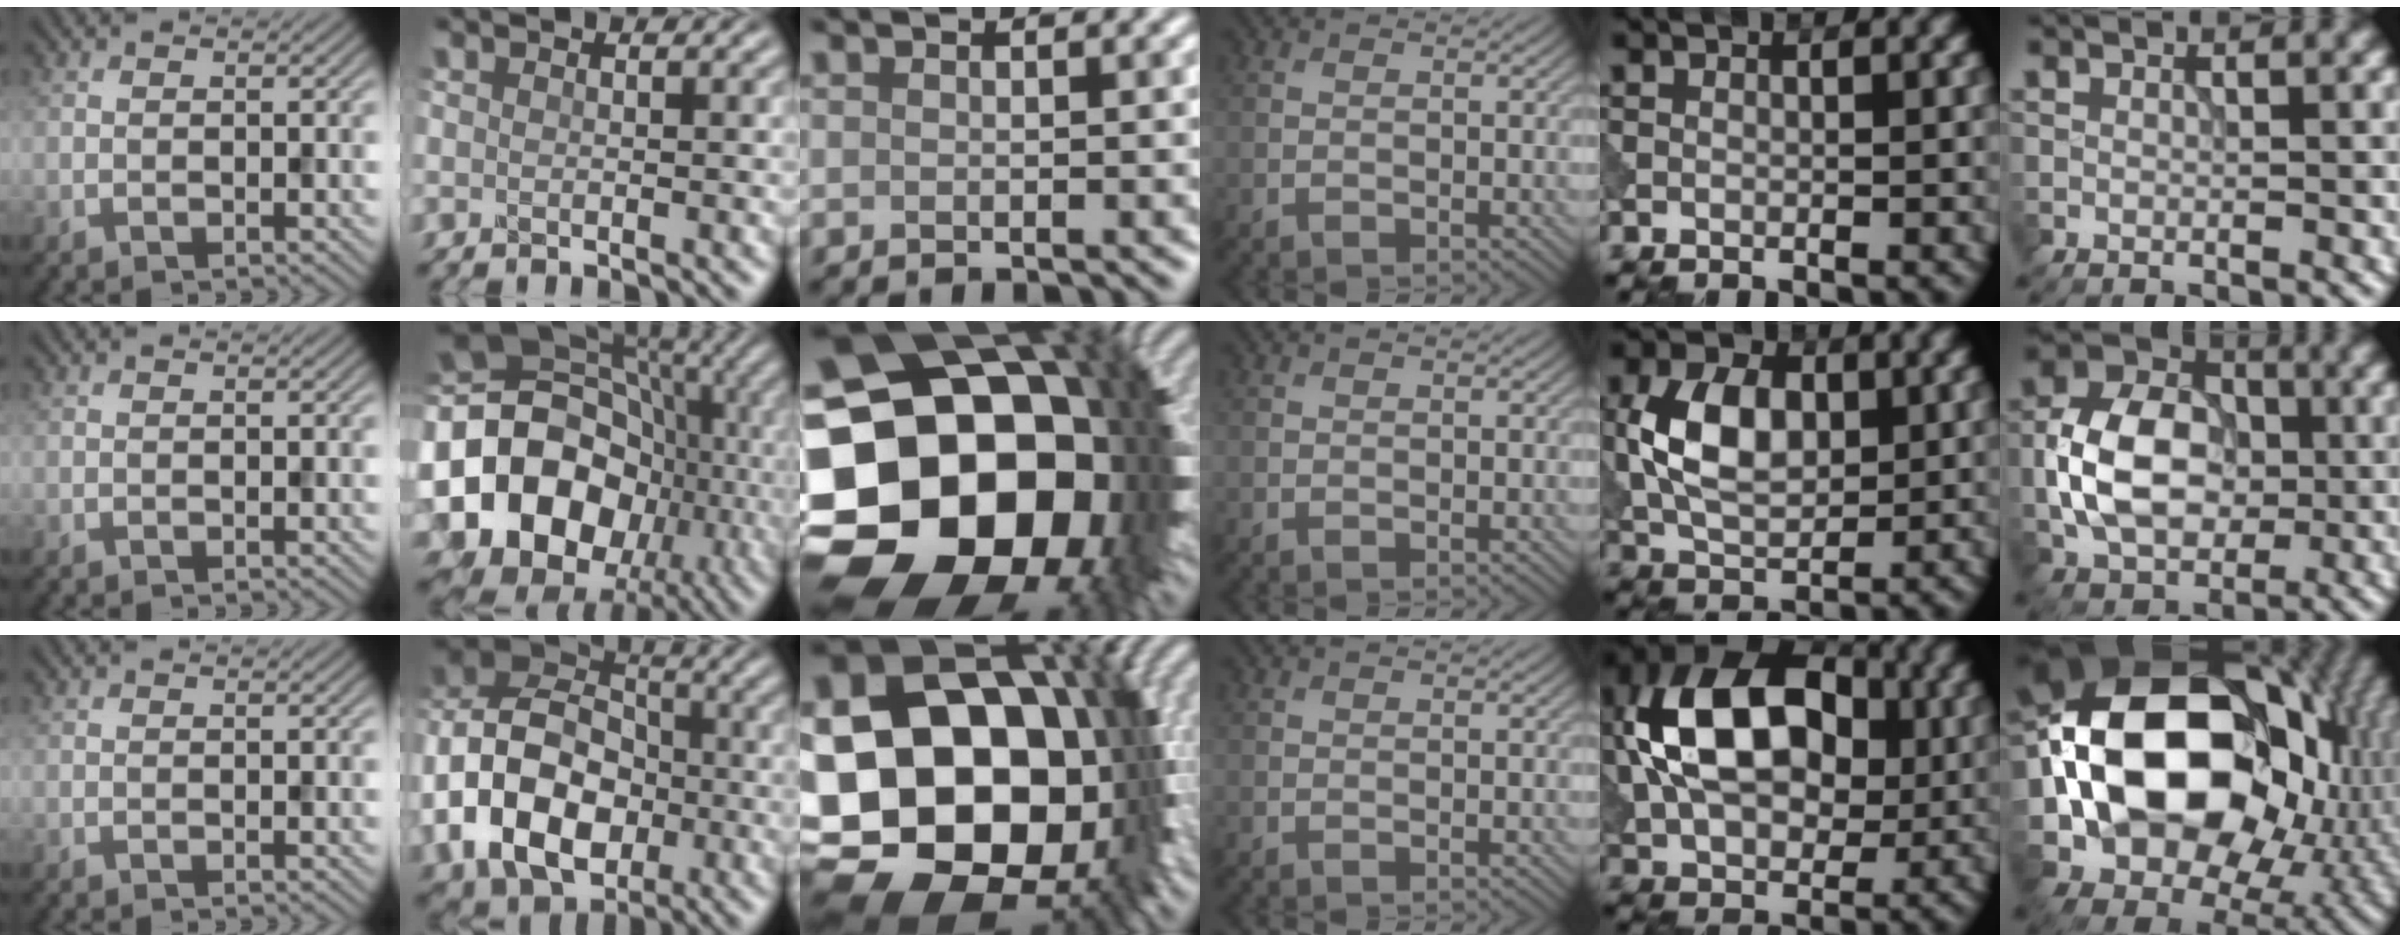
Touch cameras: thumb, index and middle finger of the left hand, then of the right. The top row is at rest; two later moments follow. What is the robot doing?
{"motion": "insert", "object": "peg toy"}